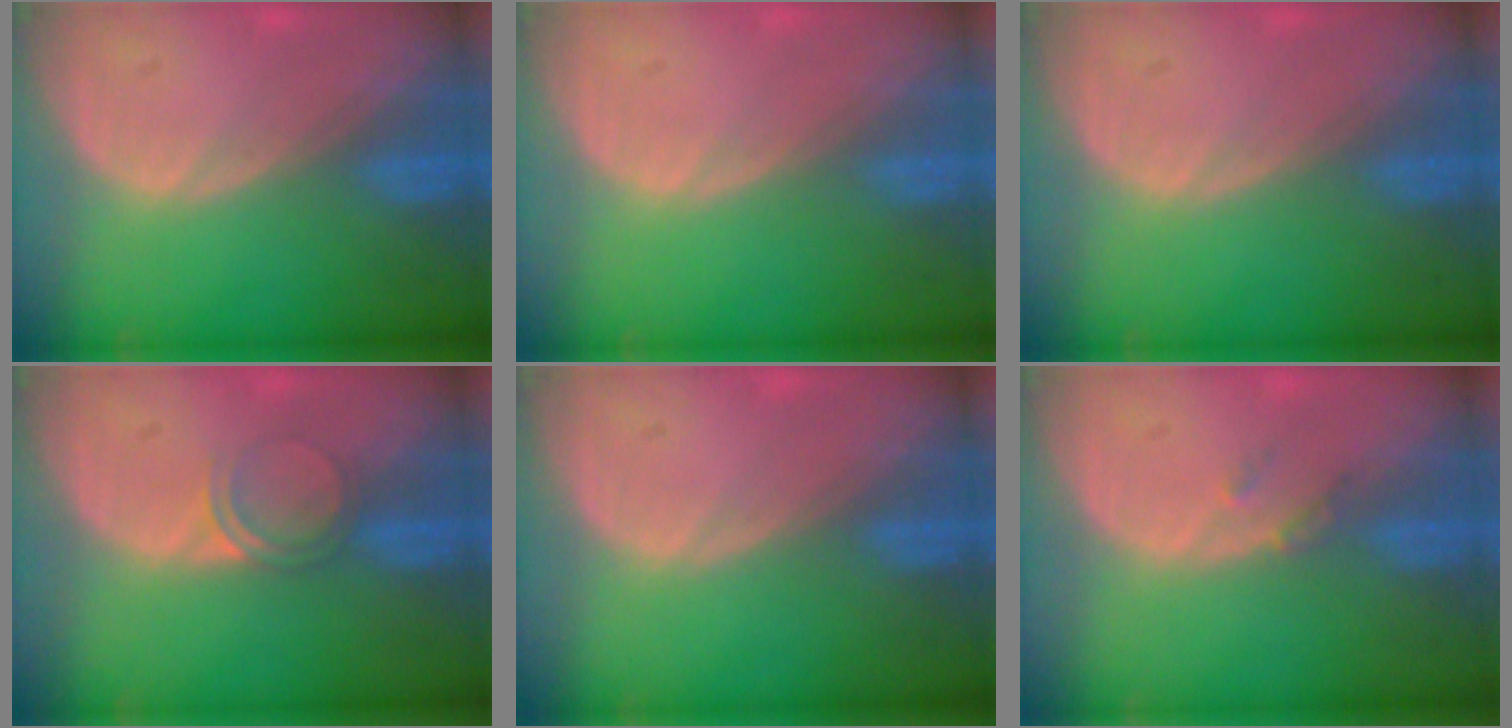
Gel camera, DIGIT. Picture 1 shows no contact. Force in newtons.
{"total": 0.0}
{"total": 0.0}
{"total": 2.5, "press": 2.1, "slide": 1.2}
{"total": 0.0}
{"total": 1.5, "press": 1.3, "slide": 0.7}